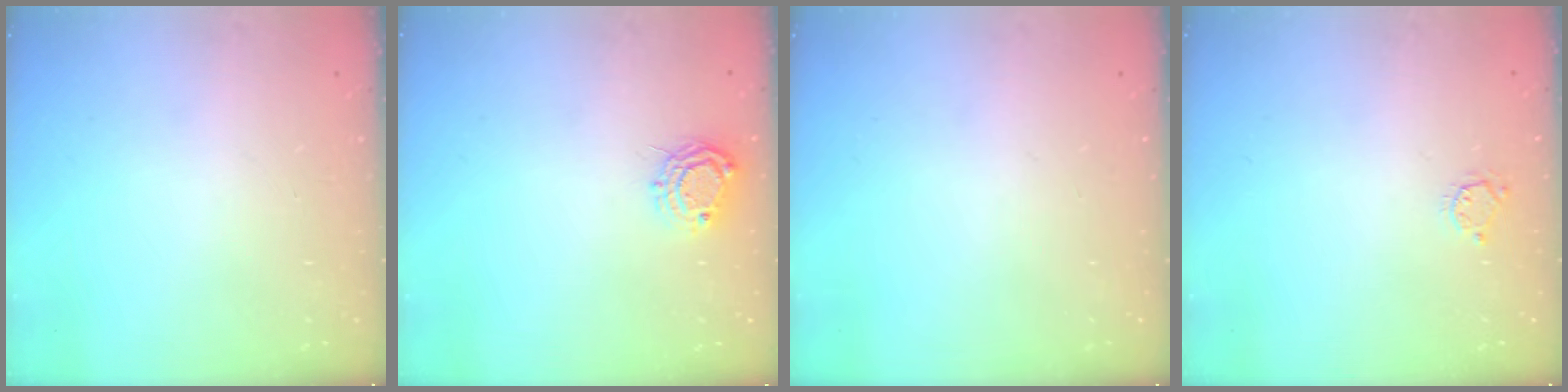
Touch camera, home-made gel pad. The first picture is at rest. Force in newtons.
{"total": 7.8, "press": 7.7, "slide": 0.4}
{"total": 0.0}
{"total": 3.3, "press": 3.3, "slide": 0.4}